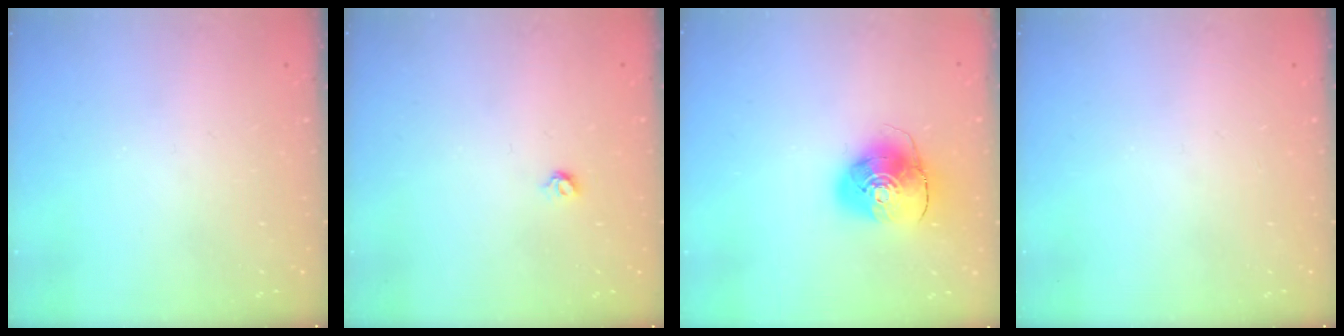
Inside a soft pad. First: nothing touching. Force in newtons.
{"total": 4.0, "press": 3.9, "slide": 0.7}
{"total": 9.3, "press": 9.2, "slide": 1.2}
{"total": 0.0}